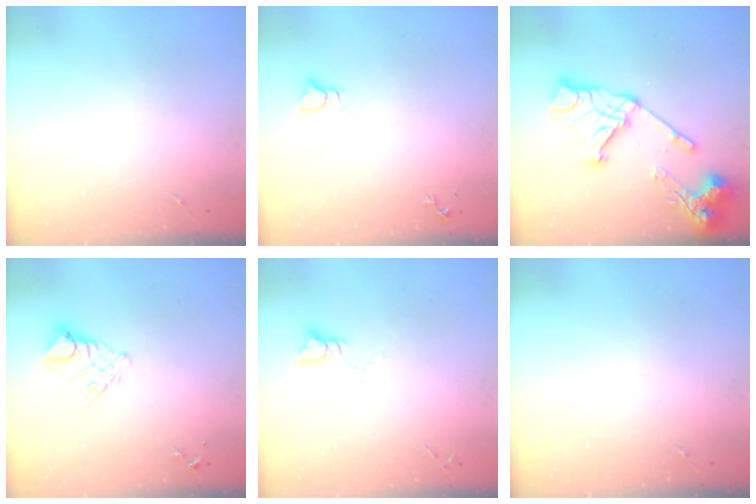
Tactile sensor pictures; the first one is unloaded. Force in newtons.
{"total": 2.2, "press": 2.2, "slide": 0.1}
{"total": 20.1, "press": 20.0, "slide": 2.3}
{"total": 9.4, "press": 9.4, "slide": 0.9}
{"total": 3.8, "press": 3.8, "slide": 0.4}
{"total": 0.0}